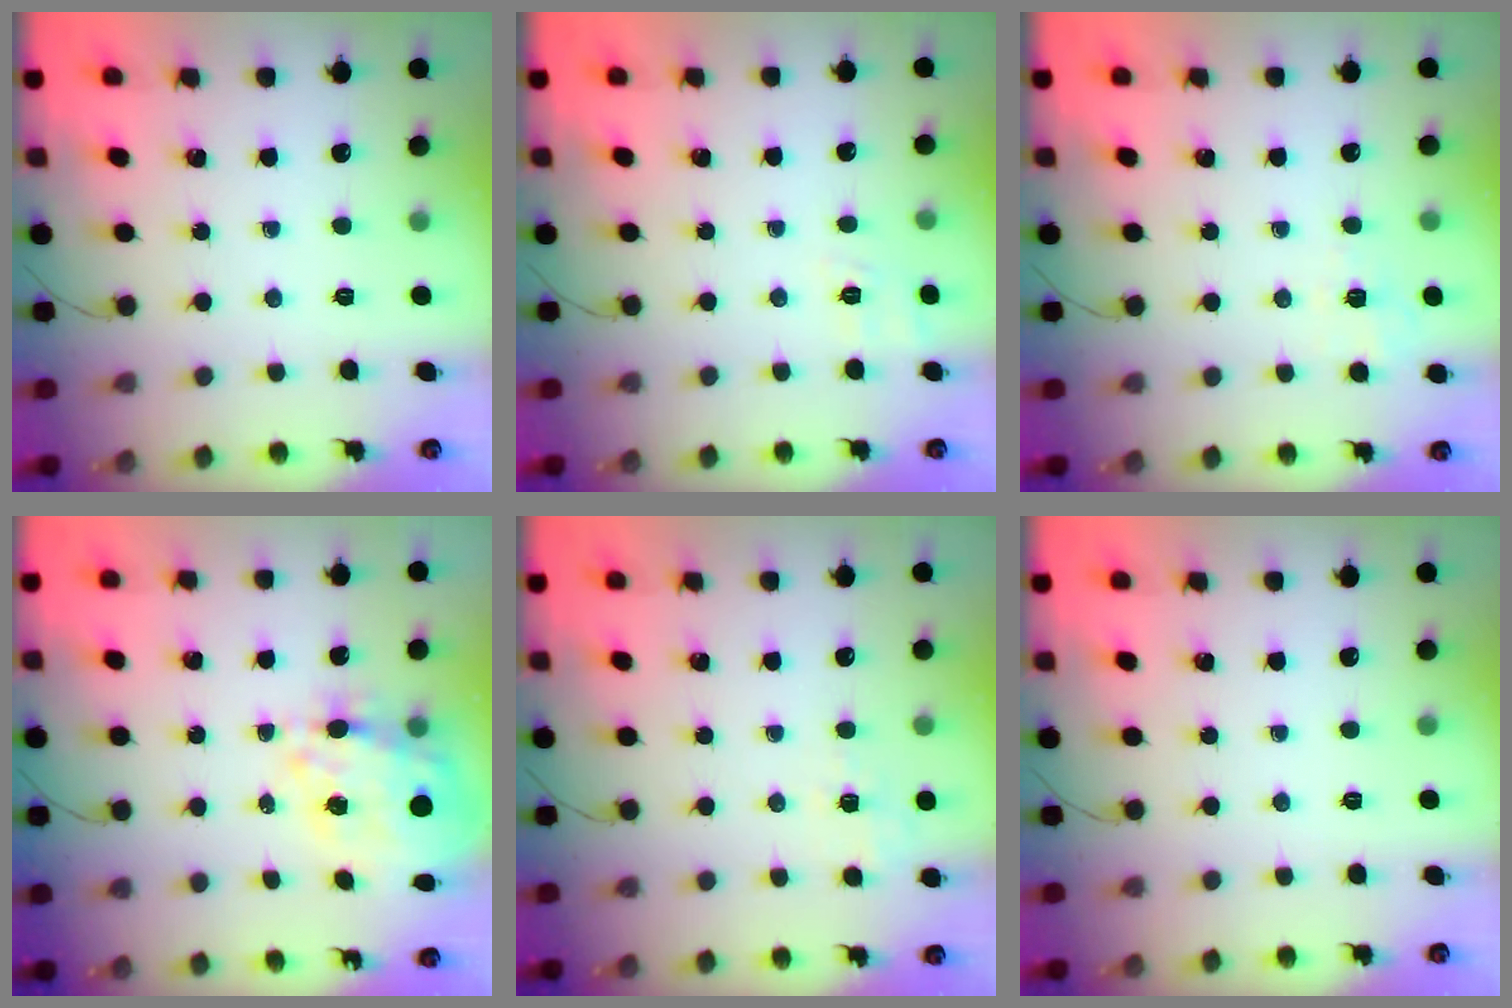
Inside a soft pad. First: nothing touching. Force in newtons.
{"total": 2.5, "press": 1.4, "slide": 2.0}
{"total": 2.0, "press": 0.8, "slide": 1.8}
{"total": 16.3, "press": 15.7, "slide": 4.3}
{"total": 2.0, "press": 1.2, "slide": 1.6}
{"total": 0.0}